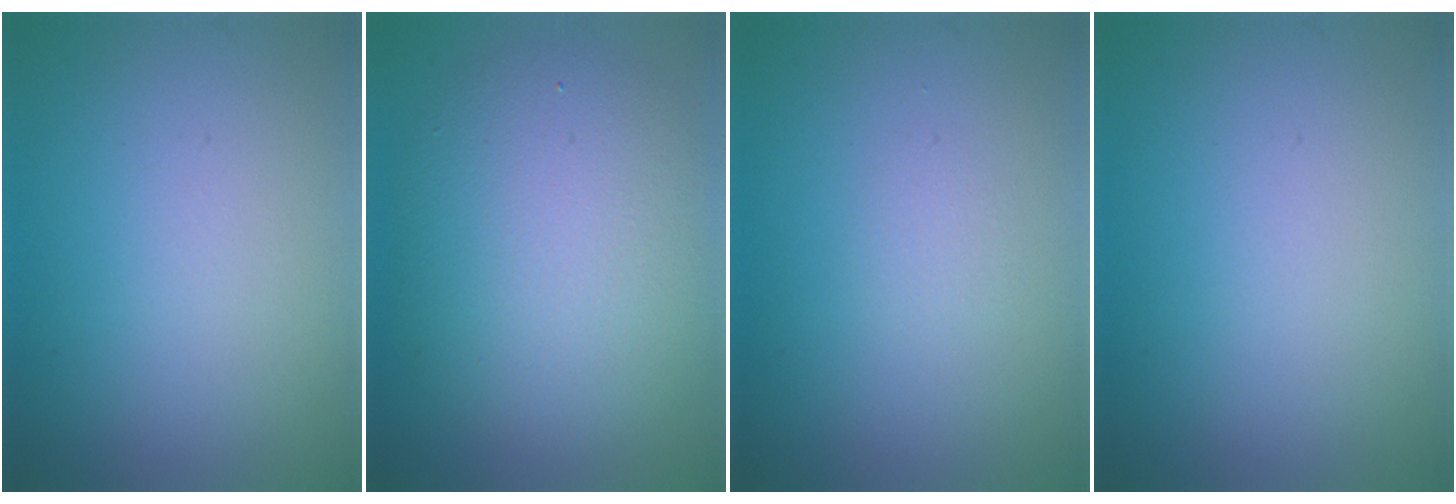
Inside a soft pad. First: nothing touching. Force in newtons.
{"total": 7.8, "press": 7.8, "slide": 0.1}
{"total": 0.6, "press": 0.6, "slide": 0.1}
{"total": 0.0}